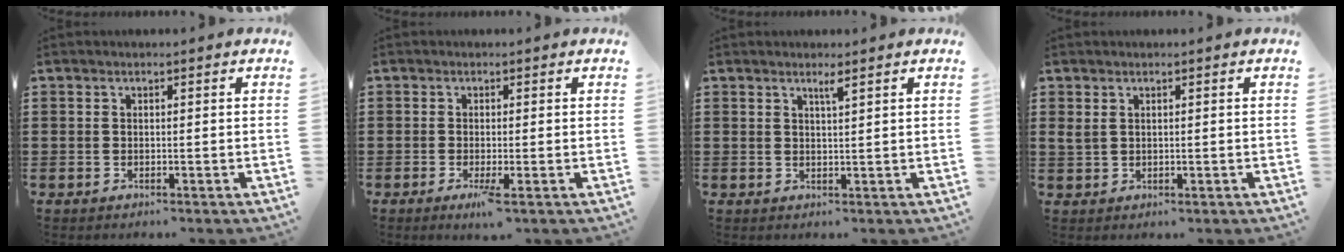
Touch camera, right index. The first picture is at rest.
{"total": 2.3, "force": [-1.0, 0.1, 2.0], "torque": [-0.043, -0.012, -0.018]}
{"total": 1.5, "force": [1.1, -0.1, 1.1], "torque": [-0.021, -0.002, 0.019]}
{"total": 1.3, "force": [0.5, 0.6, 1.0], "torque": [-0.023, 0.003, 0.009]}